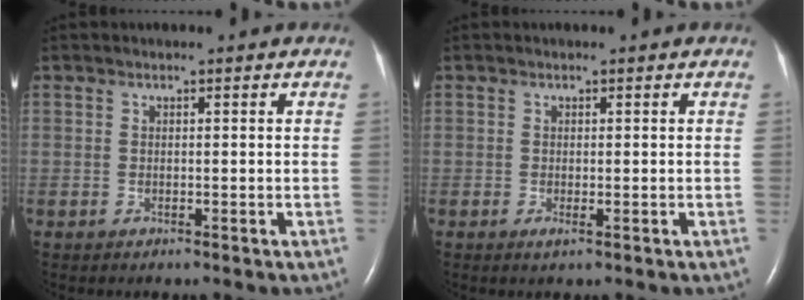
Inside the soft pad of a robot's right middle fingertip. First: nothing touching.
{"total": 0.7, "force": [-0.2, 0.1, 0.7], "torque": [-0.014, -0.004, -0.003]}